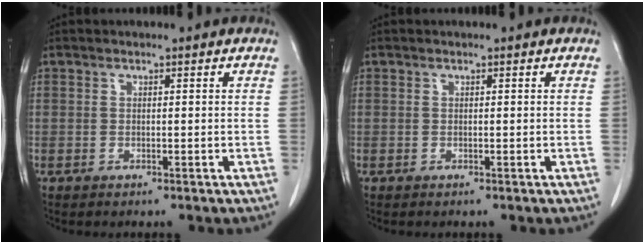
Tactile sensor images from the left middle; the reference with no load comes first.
{"total": 0.0}